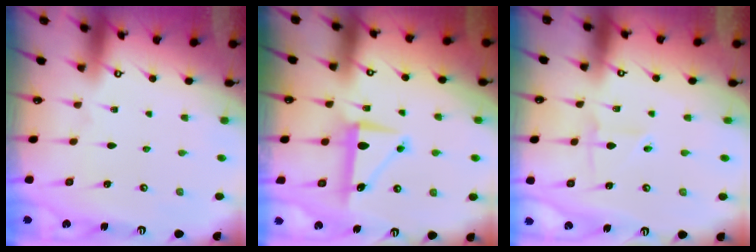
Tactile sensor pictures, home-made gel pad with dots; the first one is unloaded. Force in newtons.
{"total": 8.4, "press": 8.3, "slide": 0.6}
{"total": 2.6, "press": 2.4, "slide": 0.9}